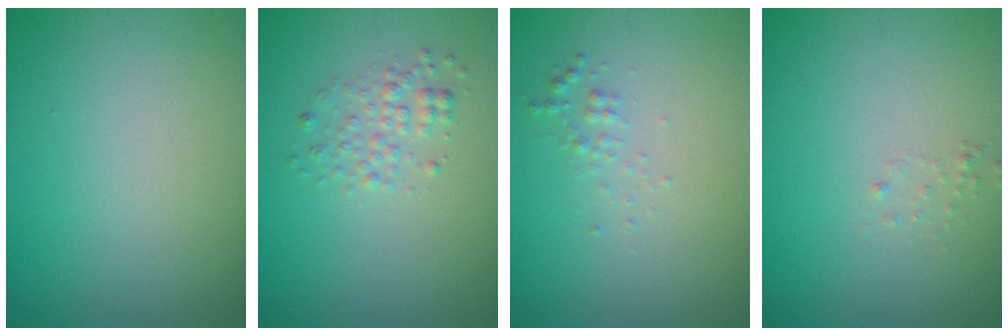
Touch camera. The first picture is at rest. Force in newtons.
{"total": 1.8, "press": 1.8, "slide": 0.1}
{"total": 0.9, "press": 0.9, "slide": 0.0}
{"total": 0.6, "press": 0.6, "slide": 0.1}